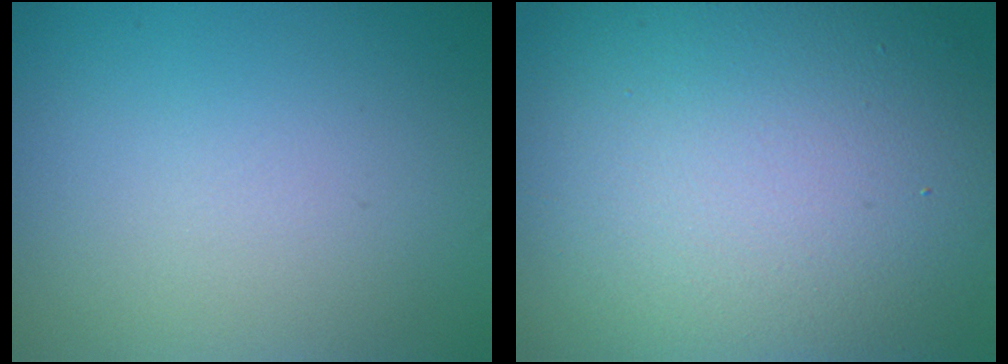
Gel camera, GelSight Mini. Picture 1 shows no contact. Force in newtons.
{"total": 15.3, "press": 15.3, "slide": 1.0}